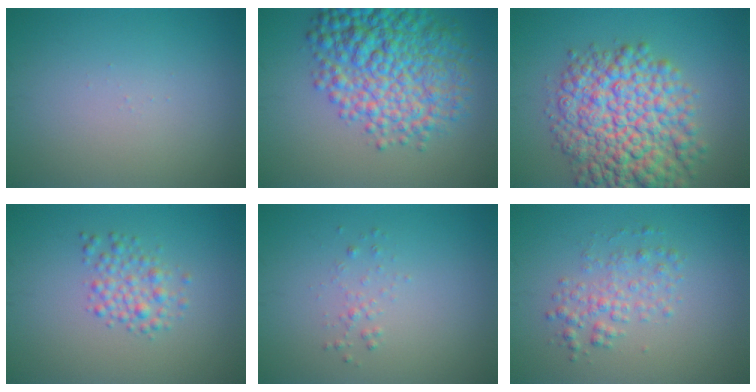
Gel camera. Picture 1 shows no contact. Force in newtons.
{"total": 9.5, "press": 9.5, "slide": 0.2}
{"total": 10.8, "press": 10.8, "slide": 0.3}
{"total": 2.4, "press": 2.4, "slide": 0.1}
{"total": 0.9, "press": 0.9, "slide": 0.0}
{"total": 2.5, "press": 2.5, "slide": 0.0}